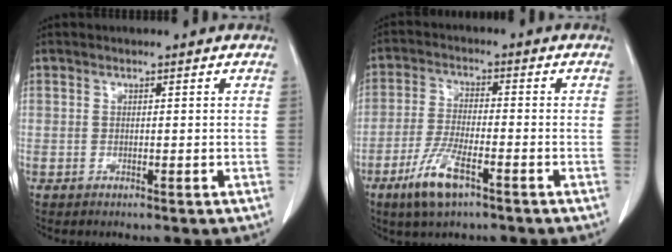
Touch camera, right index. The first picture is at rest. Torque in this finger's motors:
{"motor_torque": [0.81, -0.34, 0.22, 0.11]}